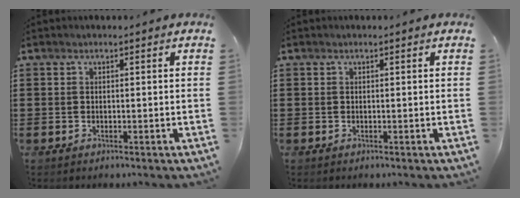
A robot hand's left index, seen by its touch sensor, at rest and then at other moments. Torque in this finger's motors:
{"motor_torque": [0.02, 0.03, 0.00, 0.01]}